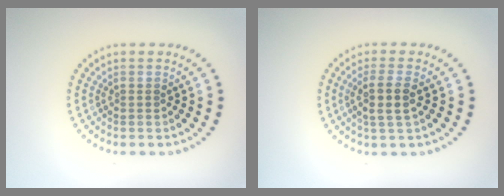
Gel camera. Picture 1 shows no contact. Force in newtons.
{"total": 2.6, "press": 2.3, "slide": 1.3}